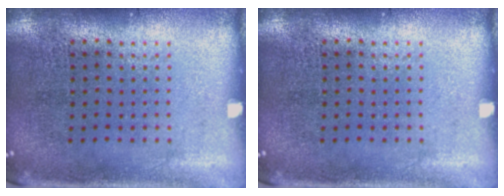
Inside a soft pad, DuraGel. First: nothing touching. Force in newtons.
{"total": 0.0}